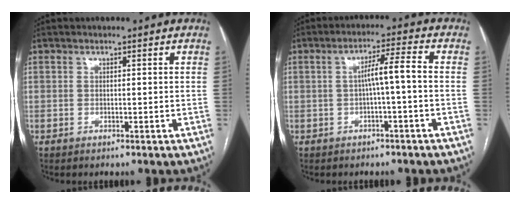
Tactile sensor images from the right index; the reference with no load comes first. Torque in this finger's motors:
{"motor_torque": [0.73, -0.16, 0.36, 0.10]}